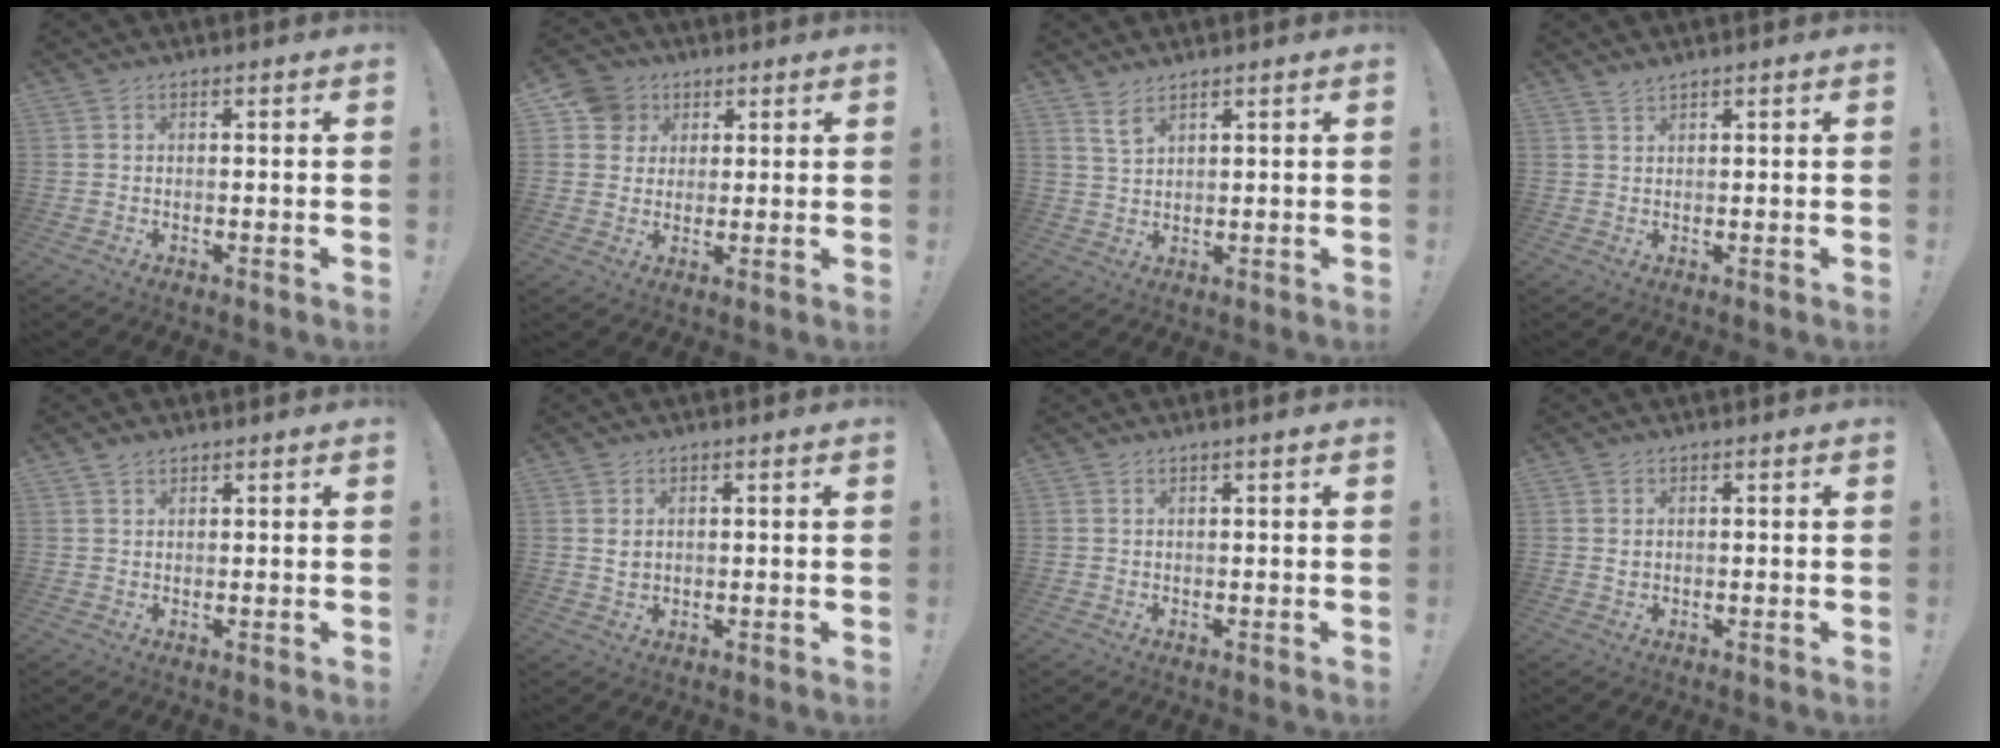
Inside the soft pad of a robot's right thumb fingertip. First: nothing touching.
{"total": 8.0, "force": [3.1, 7.2, 1.9], "torque": [-0.020, -0.015, 0.064]}
{"total": 4.2, "force": [3.2, 1.6, 2.2], "torque": [-0.034, -0.020, 0.057]}
{"total": 1.5, "force": [1.4, 0.2, 0.5], "torque": [-0.013, -0.004, 0.026]}
{"total": 1.8, "force": [1.4, 0.9, 0.6], "torque": [-0.007, -0.004, 0.026]}
{"total": 2.2, "force": [0.7, 1.5, 1.4], "torque": [-0.014, -0.002, 0.011]}
{"total": 1.0, "force": [0.5, -0.1, 0.8], "torque": [-0.011, -0.001, 0.007]}
{"total": 1.0, "force": [0.3, 0.7, 0.5], "torque": [-0.005, 0.001, 0.004]}